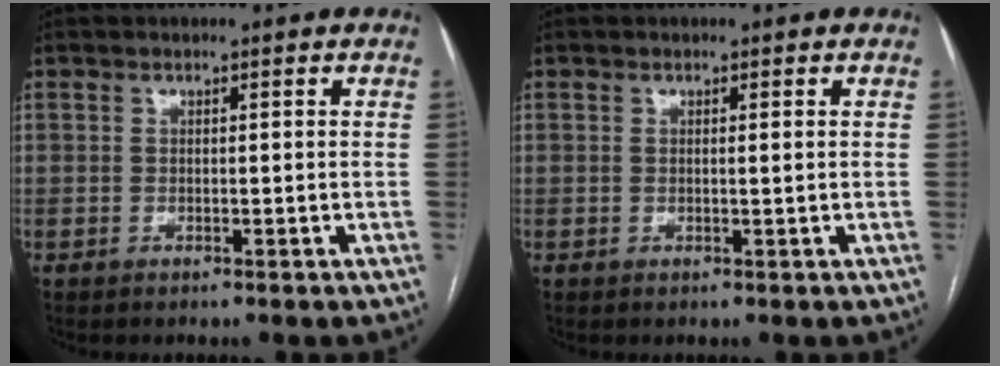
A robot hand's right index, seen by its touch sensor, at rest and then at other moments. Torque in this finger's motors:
{"motor_torque": [0.05, 0.13, -0.08, 0.00]}